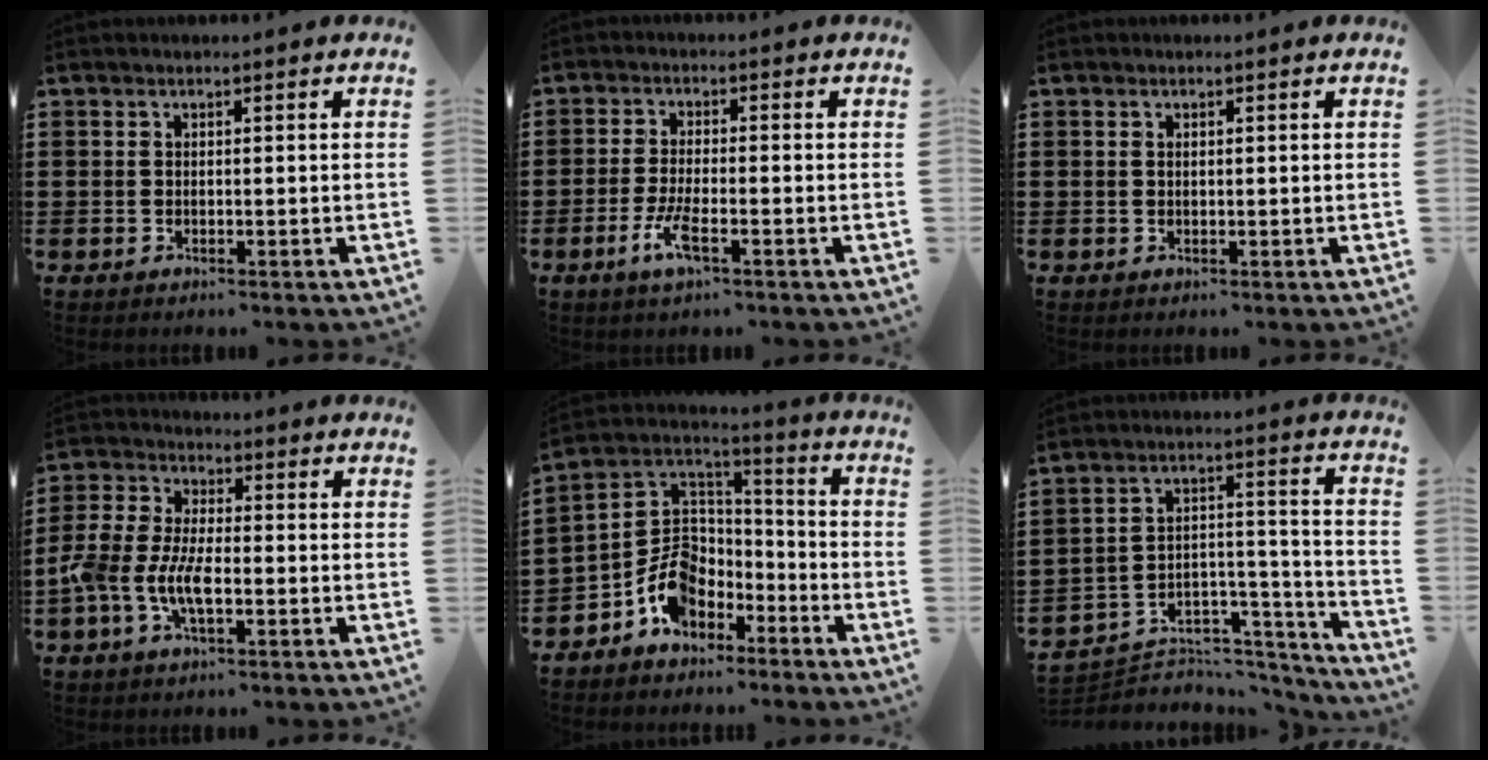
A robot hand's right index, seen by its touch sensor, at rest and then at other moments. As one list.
[{"total": 4.7, "force": [-2.4, 1.0, 3.9], "torque": [-0.089, -0.009, -0.049]}, {"total": 0.0}, {"total": 7.4, "force": [-2.8, 3.4, 5.9], "torque": [-0.149, -0.007, -0.060]}, {"total": 9.5, "force": [-4.7, 7.3, 3.9], "torque": [-0.107, 0.013, -0.093]}, {"total": 4.5, "force": [-4.1, 1.9, 0.7], "torque": [-0.016, 0.005, -0.082]}]